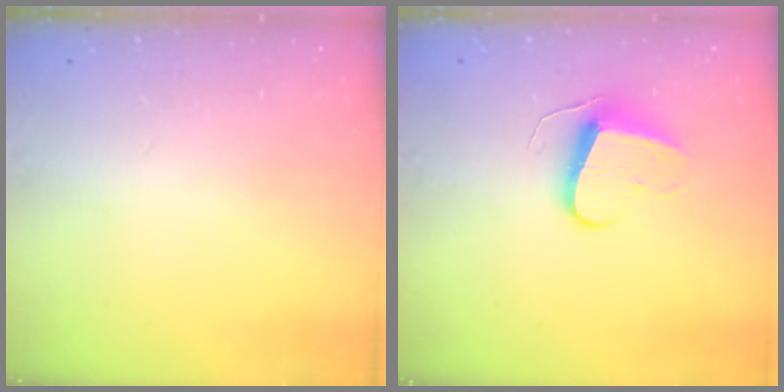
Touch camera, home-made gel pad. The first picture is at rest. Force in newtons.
{"total": 9.4, "press": 9.3, "slide": 0.9}